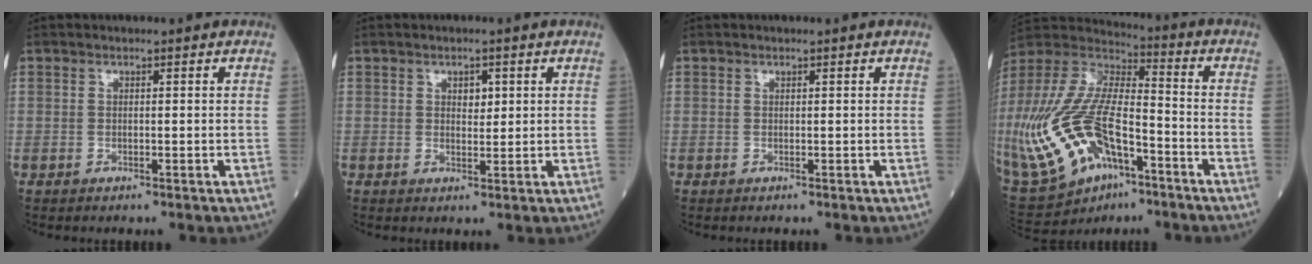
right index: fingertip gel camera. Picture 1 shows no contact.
{"total": 2.0, "force": [0.7, 1.2, 1.5], "torque": [-0.018, -0.001, 0.011]}
{"total": 0.0}
{"total": 28.2, "force": [-11.0, 13.7, 22.1], "torque": [-0.575, -0.029, -0.193]}